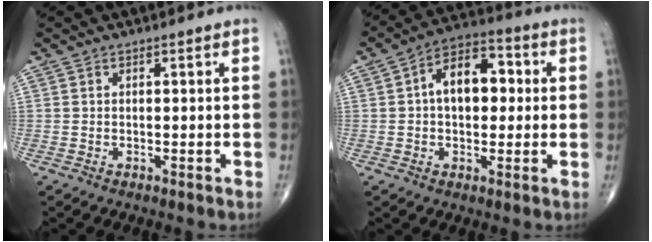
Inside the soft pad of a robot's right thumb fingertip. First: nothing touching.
{"total": 11.6, "force": [1.4, 7.1, 9.1], "torque": [-0.121, 0.025, 0.013]}